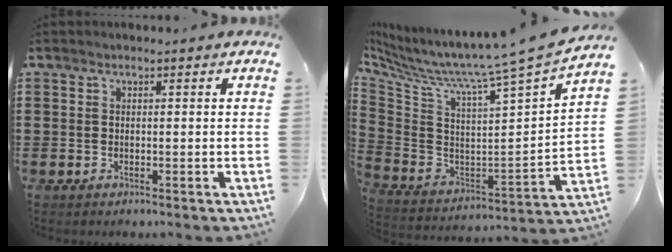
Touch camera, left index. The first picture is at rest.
{"total": 7.1, "force": [6.3, -1.7, 2.9], "torque": [-0.087, -0.078, 0.085]}